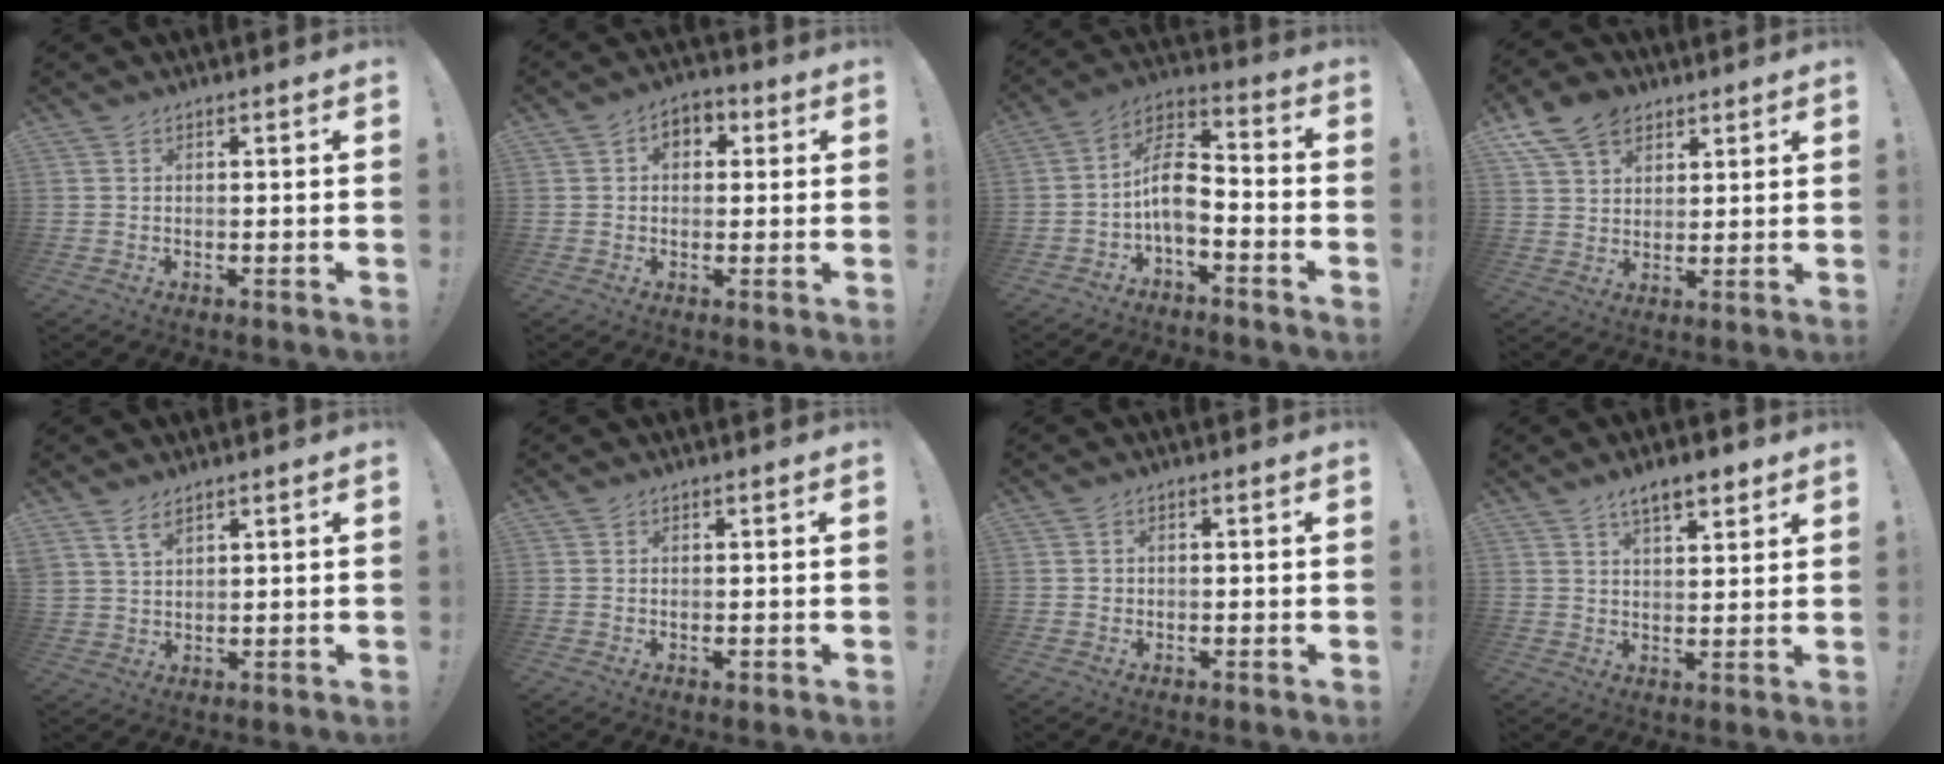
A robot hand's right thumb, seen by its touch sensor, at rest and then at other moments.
{"total": 5.0, "force": [0.9, 3.8, 3.2], "torque": [-0.042, 0.005, 0.016]}
{"total": 10.2, "force": [-2.5, 5.9, 7.9], "torque": [-0.143, 0.021, -0.045]}
{"total": 11.2, "force": [6.7, 7.6, 4.7], "torque": [-0.083, -0.027, 0.133]}
{"total": 4.3, "force": [3.1, 1.9, 2.4], "torque": [-0.040, -0.017, 0.057]}
{"total": 0.5, "force": [-0.2, 0.4, 0.3], "torque": [-0.007, 0.002, -0.002]}
{"total": 1.3, "force": [-0.1, 1.2, 0.1], "torque": [0.000, 0.005, -0.003]}
{"total": 7.3, "force": [5.0, 2.7, 4.5], "torque": [-0.056, -0.023, 0.085]}